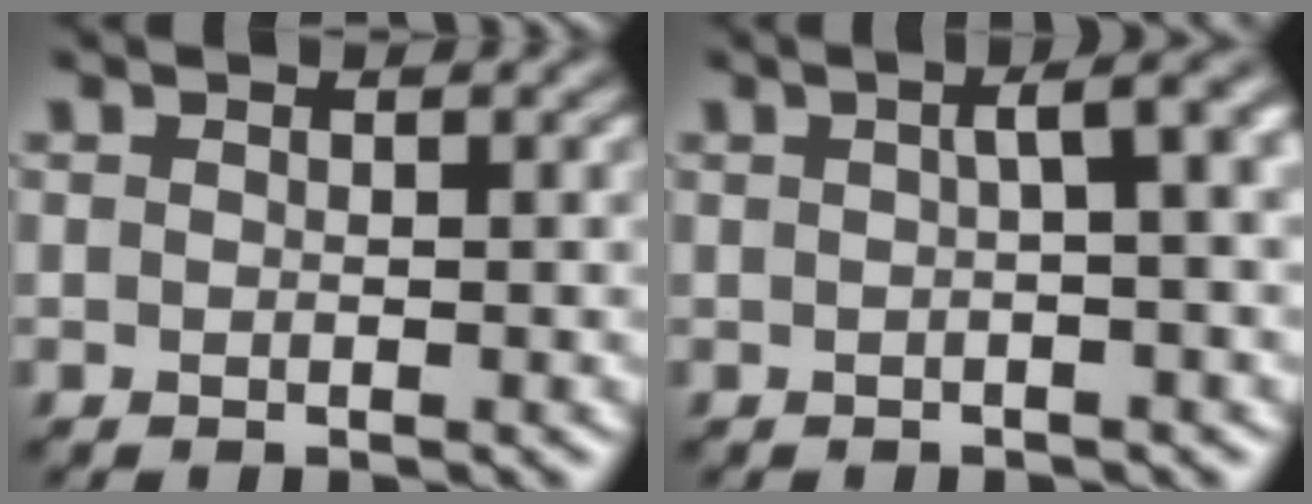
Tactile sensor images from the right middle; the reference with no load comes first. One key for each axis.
{"total": 5.8, "fx": 1.3, "fy": 1.8, "fz": 5.4, "tx": -0.048, "ty": 0.023, "tz": 0.014}